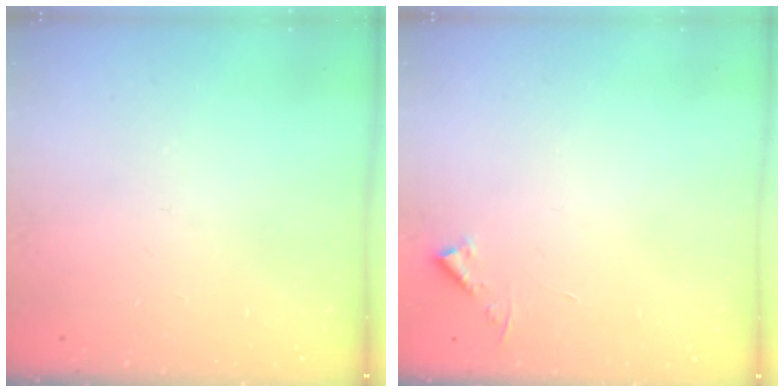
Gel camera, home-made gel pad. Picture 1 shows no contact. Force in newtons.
{"total": 4.0, "press": 4.0, "slide": 0.4}